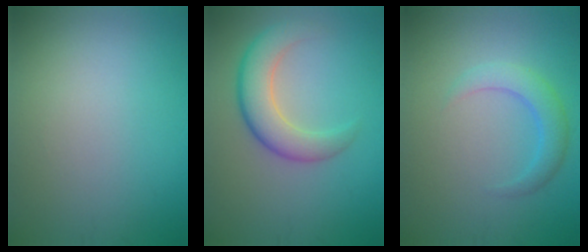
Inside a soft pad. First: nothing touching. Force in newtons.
{"total": 4.9, "press": 4.9, "slide": 0.2}
{"total": 2.8, "press": 2.8, "slide": 0.2}